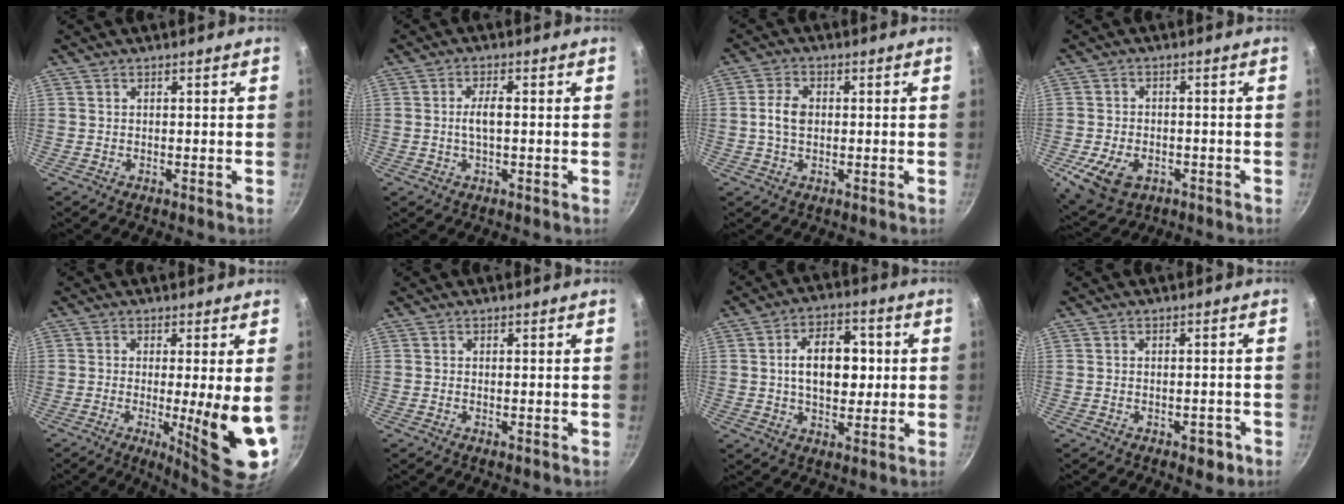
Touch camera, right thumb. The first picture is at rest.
{"total": 3.7, "force": [-0.1, 1.3, 3.4], "torque": [-0.069, 0.009, -0.004]}
{"total": 5.0, "force": [0.1, 3.3, 3.7], "torque": [-0.069, 0.012, -0.003]}
{"total": 9.2, "force": [-3.4, 6.1, 6.0], "torque": [-0.106, 0.007, -0.052]}
{"total": 12.5, "force": [-1.4, 2.0, 12.2], "torque": [-0.170, -0.021, -0.015]}
{"total": 0.6, "force": [-0.2, 0.2, 0.6], "torque": [-0.010, 0.000, -0.004]}
{"total": 12.2, "force": [1.0, 7.7, 9.3], "torque": [-0.111, 0.012, 0.010]}
{"total": 3.4, "force": [-1.7, 2.0, 2.2], "torque": [-0.014, 0.017, -0.013]}